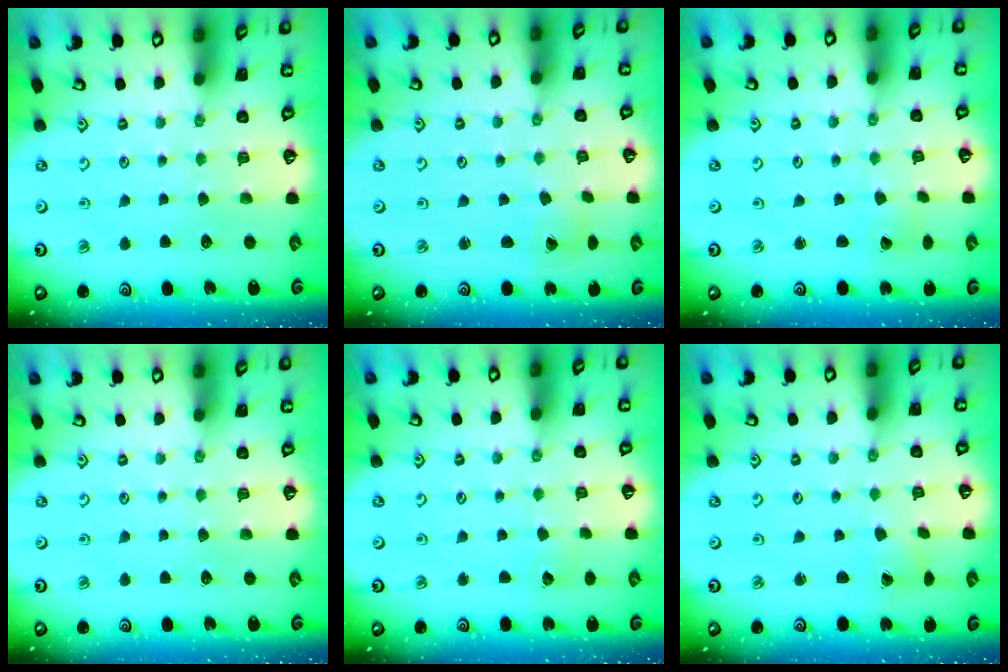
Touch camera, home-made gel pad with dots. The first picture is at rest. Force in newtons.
{"total": 2.1, "press": 2.1, "slide": 0.1}
{"total": 1.0, "press": 1.0, "slide": 0.1}
{"total": 0.0}
{"total": 2.8, "press": 2.8, "slide": 0.2}
{"total": 1.1, "press": 1.1, "slide": 0.0}